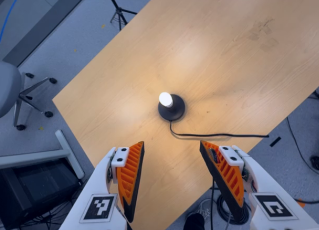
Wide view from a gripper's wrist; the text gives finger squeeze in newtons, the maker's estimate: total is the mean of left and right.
{"total": 0.0}